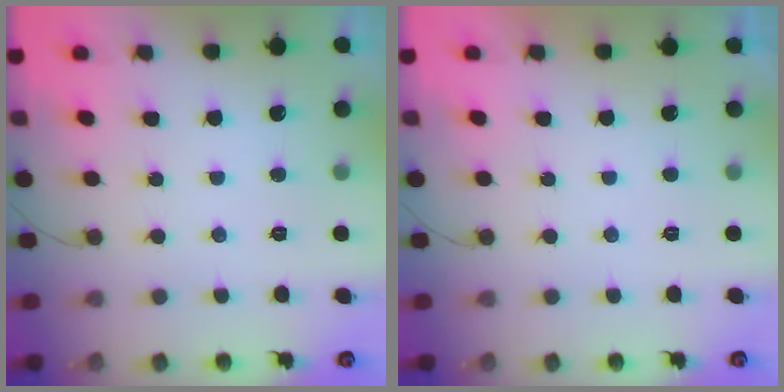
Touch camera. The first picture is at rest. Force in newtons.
{"total": 2.3, "press": 2.3, "slide": 0.4}